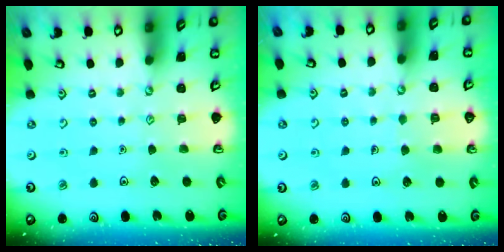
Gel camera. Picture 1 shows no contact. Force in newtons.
{"total": 4.8, "press": 4.8, "slide": 0.3}